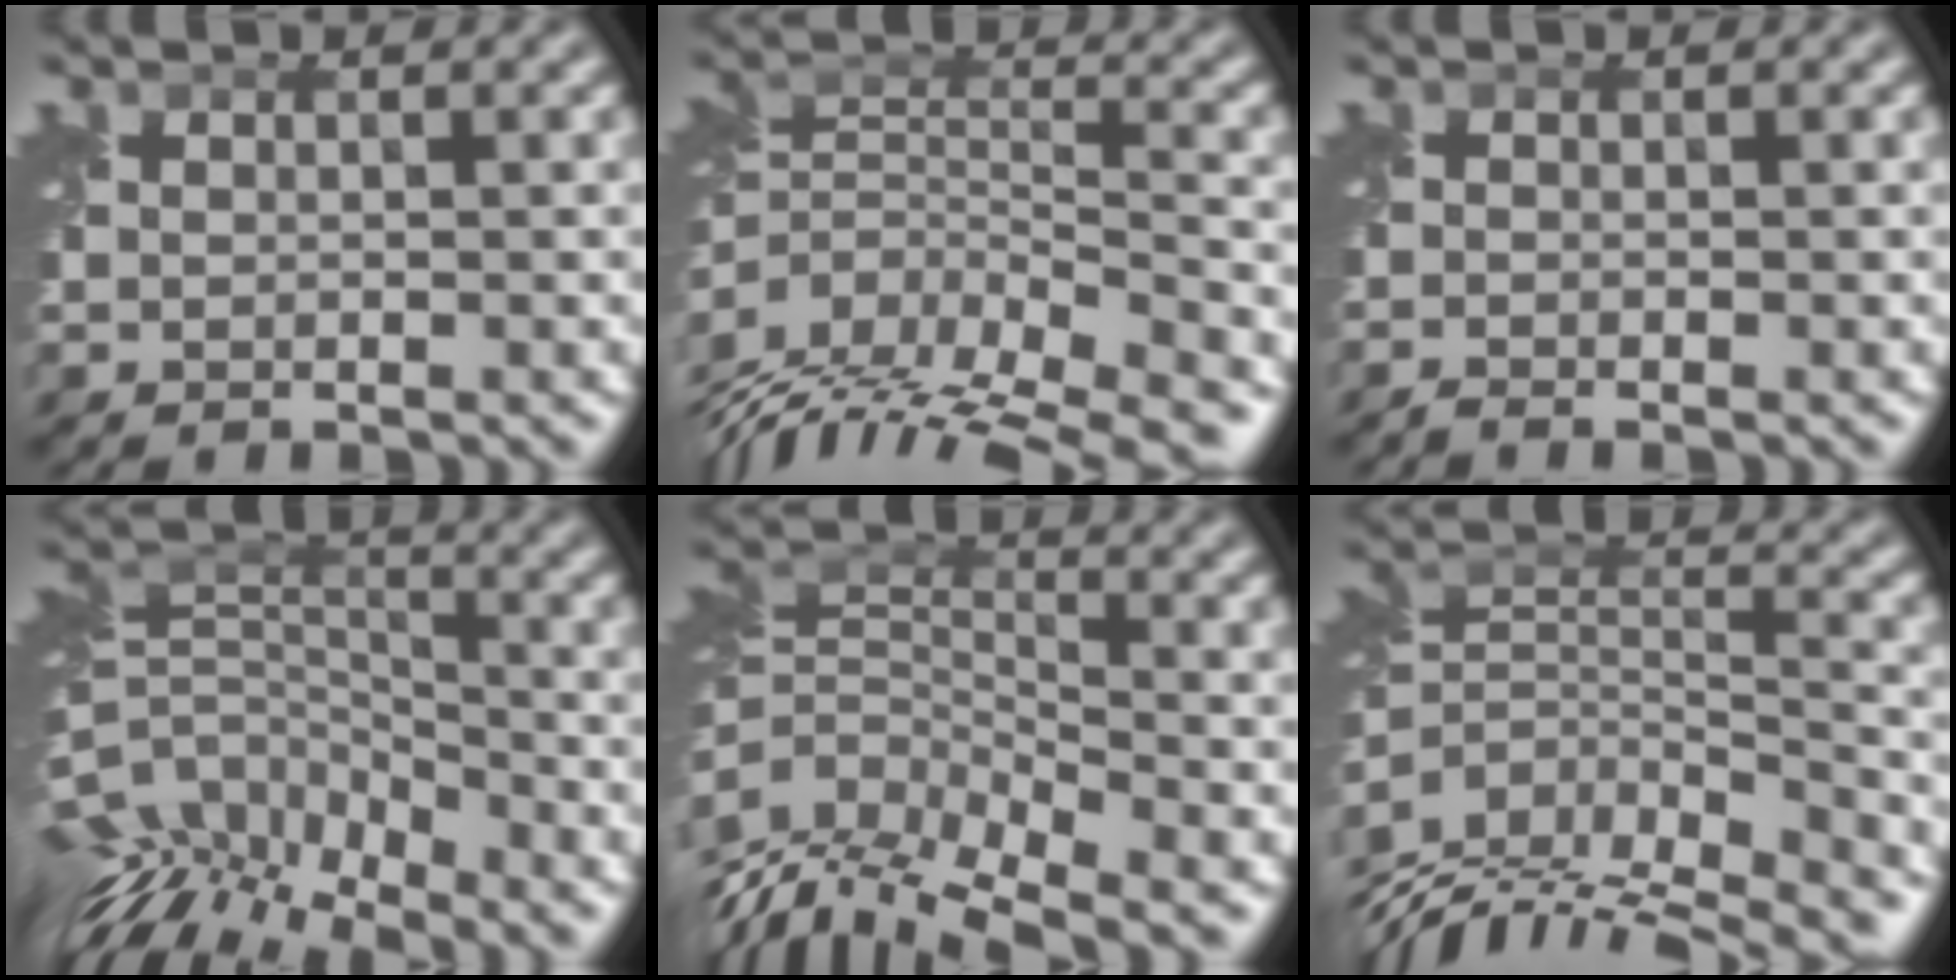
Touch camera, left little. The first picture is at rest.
{"total": 12.9, "force": [-8.6, 5.8, 7.6], "torque": [-0.140, 0.007, -0.100]}
{"total": 0.9, "force": [-0.9, 0.0, 0.3], "torque": [-0.006, -0.010, -0.024]}
{"total": 9.7, "force": [-6.9, 4.3, 5.2], "torque": [-0.105, 0.008, -0.125]}
{"total": 10.2, "force": [-5.0, 5.2, 7.2], "torque": [-0.147, -0.008, -0.098]}
{"total": 12.9, "force": [-9.2, 6.4, 6.3], "torque": [-0.122, 0.009, -0.116]}